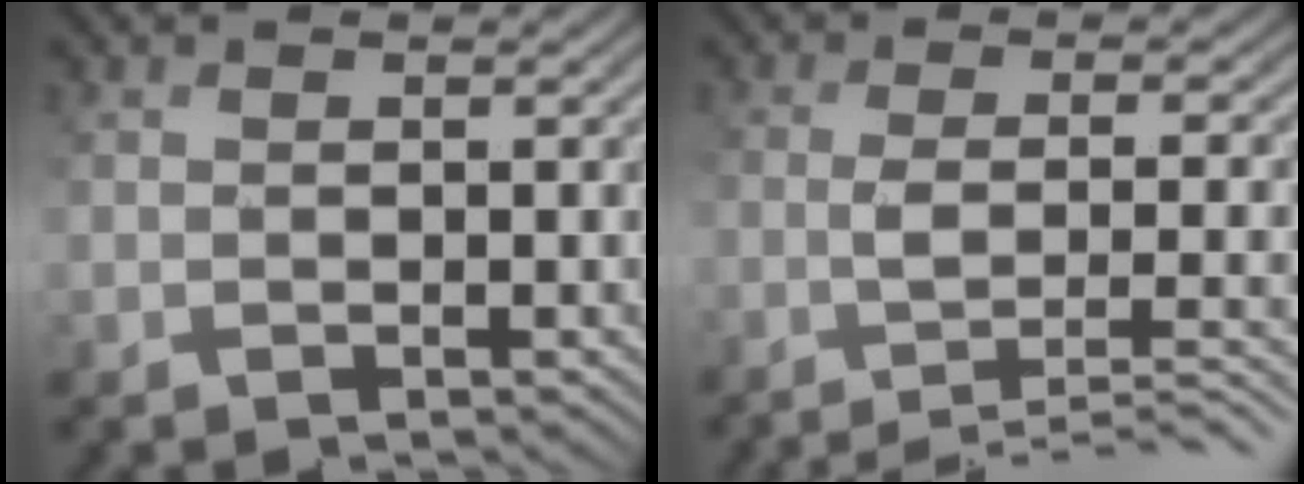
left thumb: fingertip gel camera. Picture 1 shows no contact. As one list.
[{"total": 7.4, "force": [-3.4, 2.0, 6.2], "torque": [-0.090, -0.007, -0.053]}]